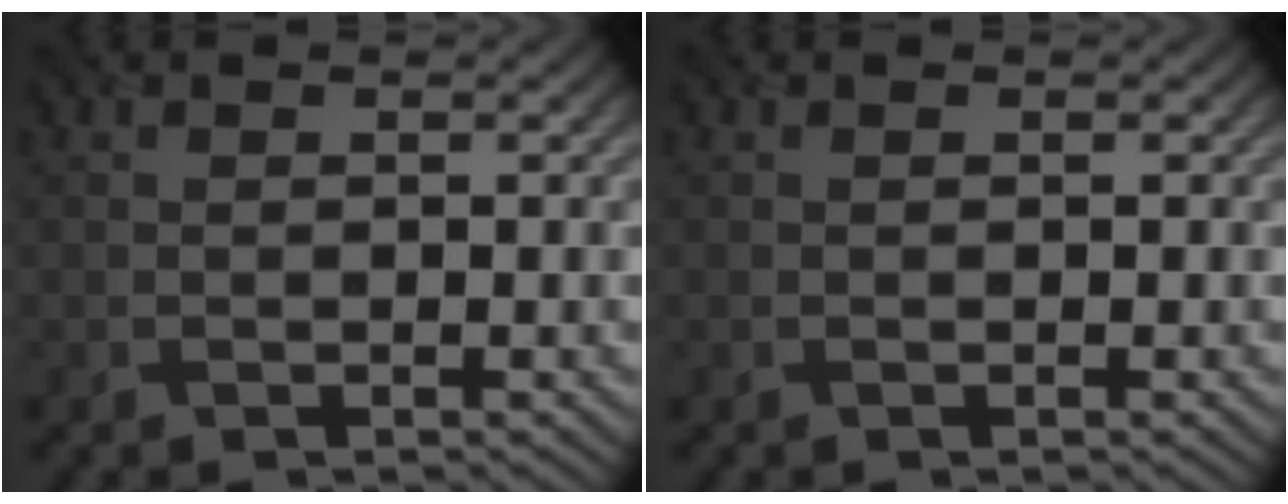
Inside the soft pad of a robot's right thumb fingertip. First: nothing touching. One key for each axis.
{"total": 0.0}